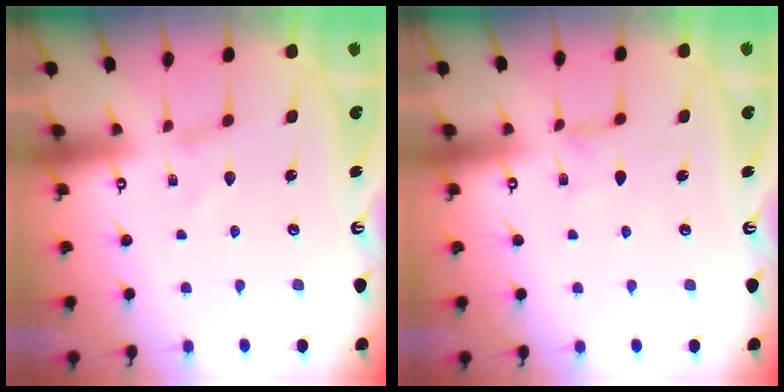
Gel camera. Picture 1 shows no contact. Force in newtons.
{"total": 1.7, "press": 1.6, "slide": 0.1}